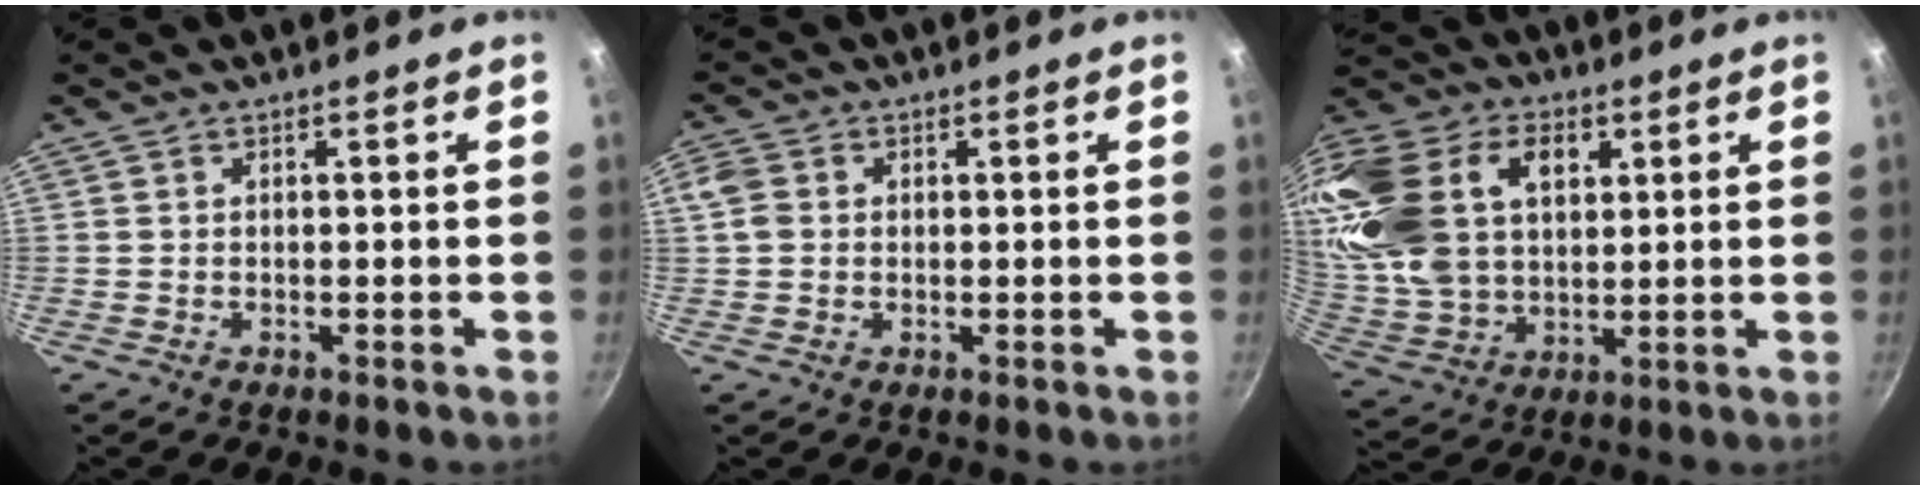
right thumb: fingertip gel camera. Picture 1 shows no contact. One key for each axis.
{"total": 3.9, "fx": 0.4, "fy": 3.3, "fz": 2.1, "tx": -0.039, "ty": 0.005, "tz": -0.001}
{"total": 26.3, "fx": 8.2, "fy": 17.8, "fz": 17.6, "tx": -0.368, "ty": 0.009, "tz": 0.153}